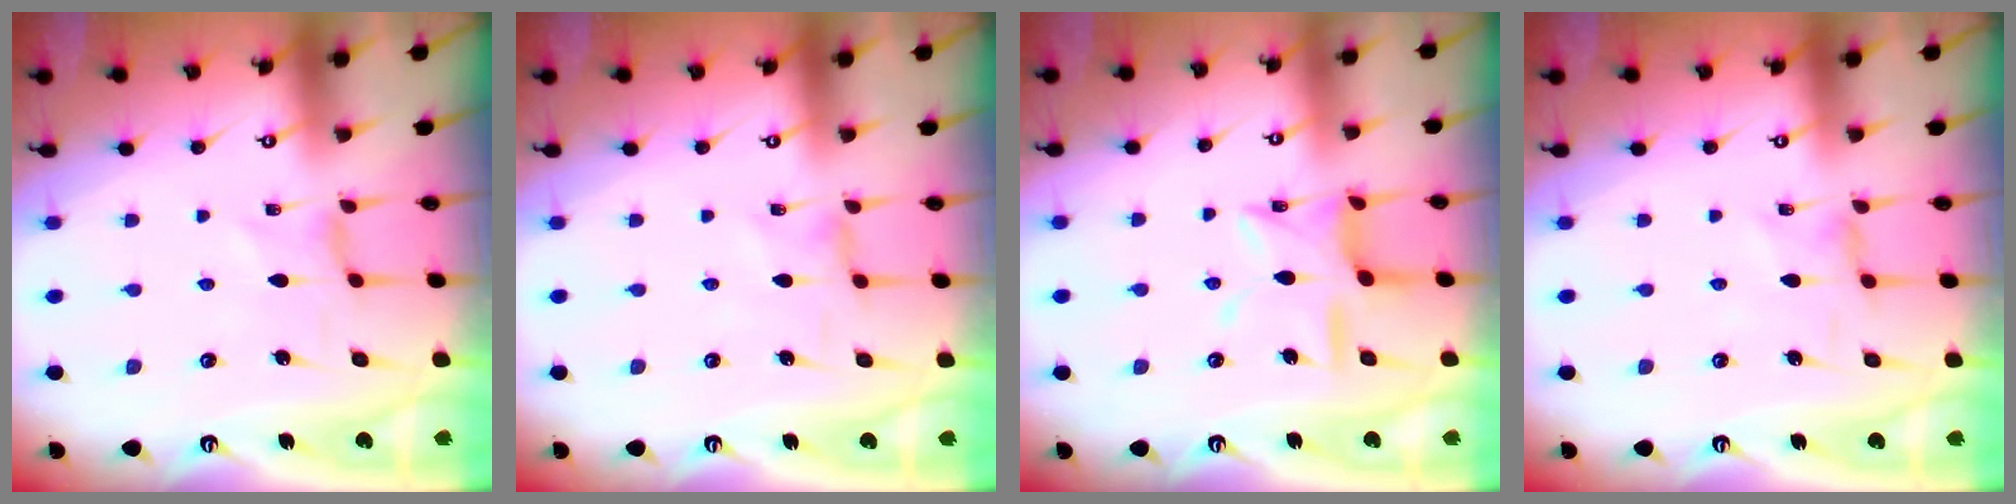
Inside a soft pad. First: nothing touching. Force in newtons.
{"total": 0.7, "press": 0.6, "slide": 0.2}
{"total": 12.0, "press": 11.9, "slide": 0.9}
{"total": 0.9, "press": 0.9, "slide": 0.3}